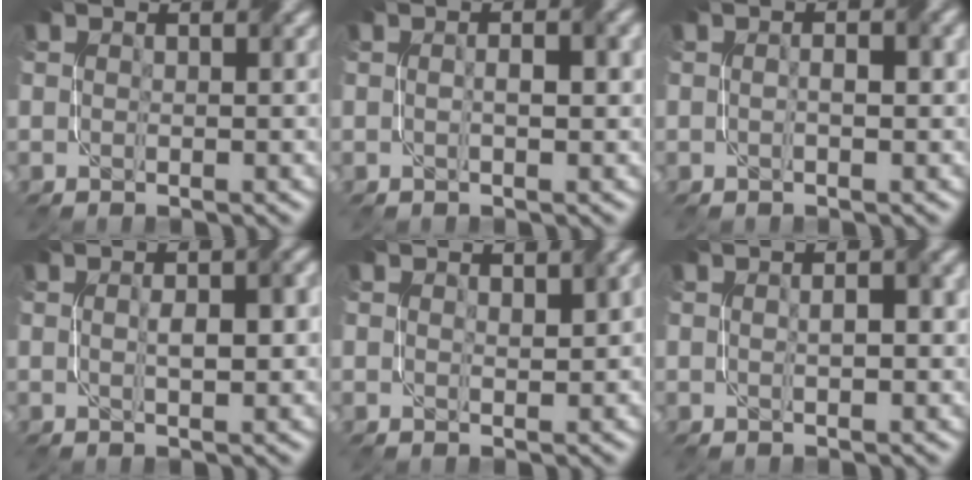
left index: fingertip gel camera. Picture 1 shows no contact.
{"total": 1.9, "force": [0.0, 0.6, 1.8], "torque": [-0.031, 0.003, -0.001]}
{"total": 1.5, "force": [-0.1, 0.4, 1.4], "torque": [-0.027, 0.004, -0.002]}
{"total": 2.6, "force": [0.0, 0.7, 2.5], "torque": [-0.046, 0.004, 0.001]}
{"total": 1.3, "force": [0.7, 0.4, 1.1], "torque": [-0.014, 0.000, 0.015]}
{"total": 1.9, "force": [0.2, 0.5, 1.8], "torque": [-0.027, -0.001, 0.003]}